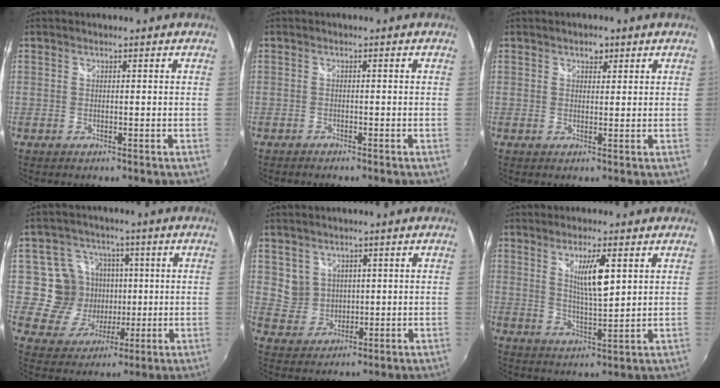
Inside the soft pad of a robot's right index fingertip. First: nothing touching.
{"total": 1.2, "force": [-1.2, 0.2, 0.3], "torque": [-0.015, -0.006, -0.021]}
{"total": 1.9, "force": [1.0, 1.4, 0.8], "torque": [-0.007, 0.006, 0.015]}
{"total": 10.0, "force": [0.8, 9.7, 2.5], "torque": [-0.062, 0.005, 0.013]}
{"total": 5.0, "force": [2.2, 4.4, 1.0], "torque": [-0.014, 0.006, 0.052]}
{"total": 7.2, "force": [2.8, 1.6, 6.5], "torque": [-0.108, -0.007, 0.051]}